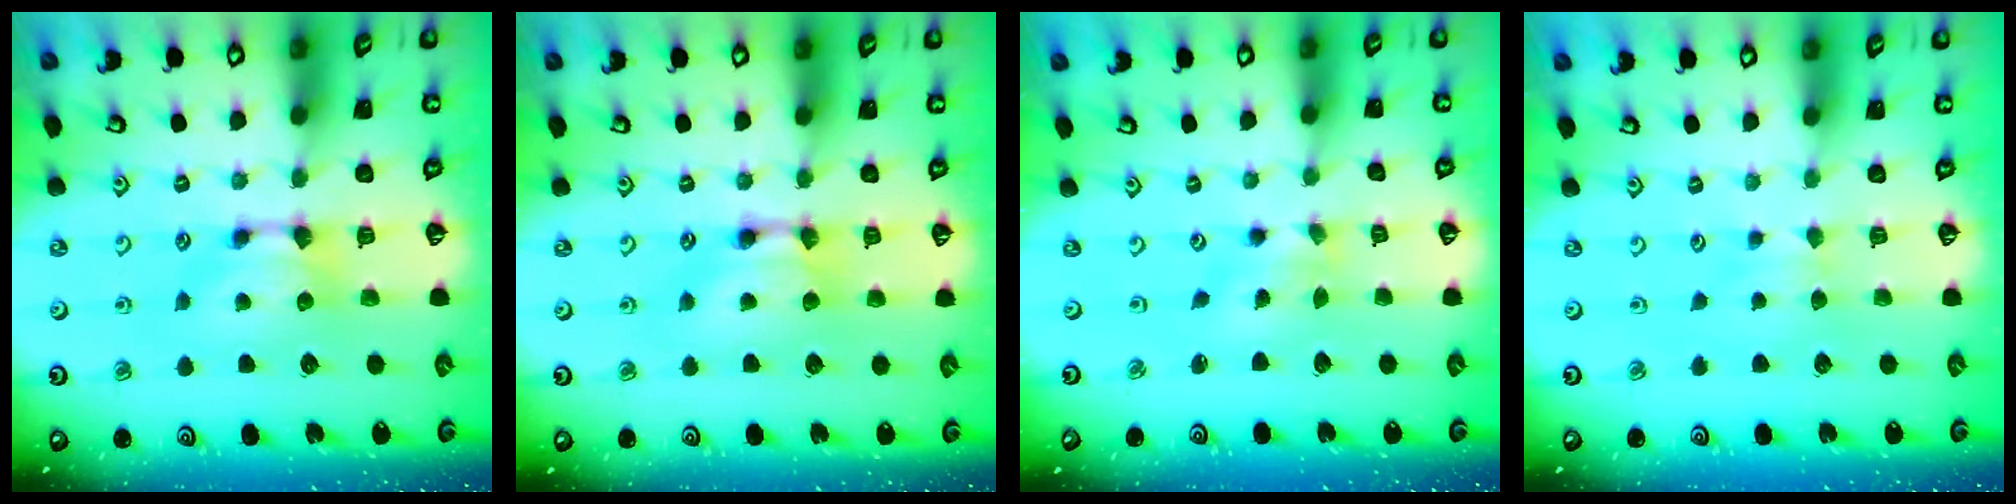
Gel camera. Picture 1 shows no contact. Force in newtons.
{"total": 1.9, "press": 1.9, "slide": 0.1}
{"total": 1.5, "press": 1.0, "slide": 1.1}
{"total": 2.9, "press": 2.9, "slide": 0.4}